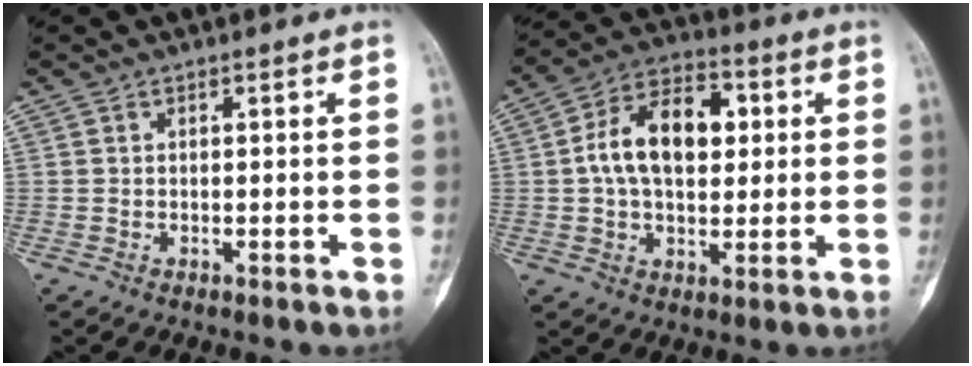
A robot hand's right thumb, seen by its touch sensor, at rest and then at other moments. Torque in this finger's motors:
{"motor_torque": [-0.20, 0.57, 0.78, -0.21, 0.28]}